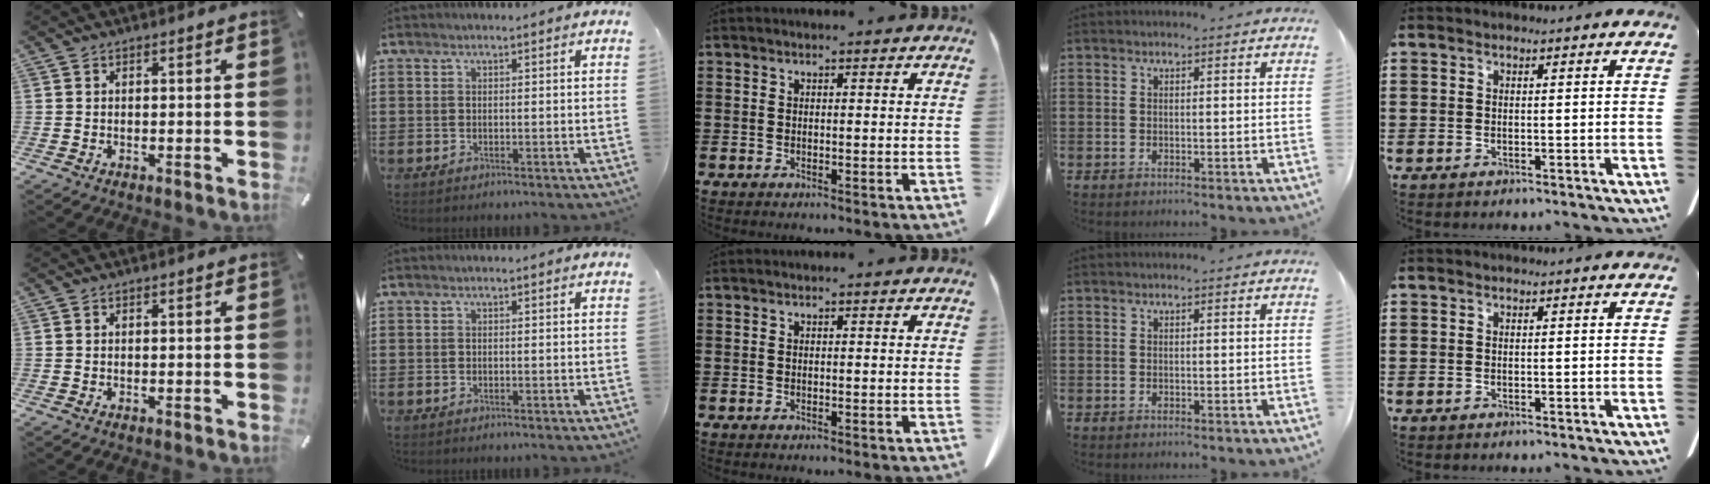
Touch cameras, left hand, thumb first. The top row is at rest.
{}